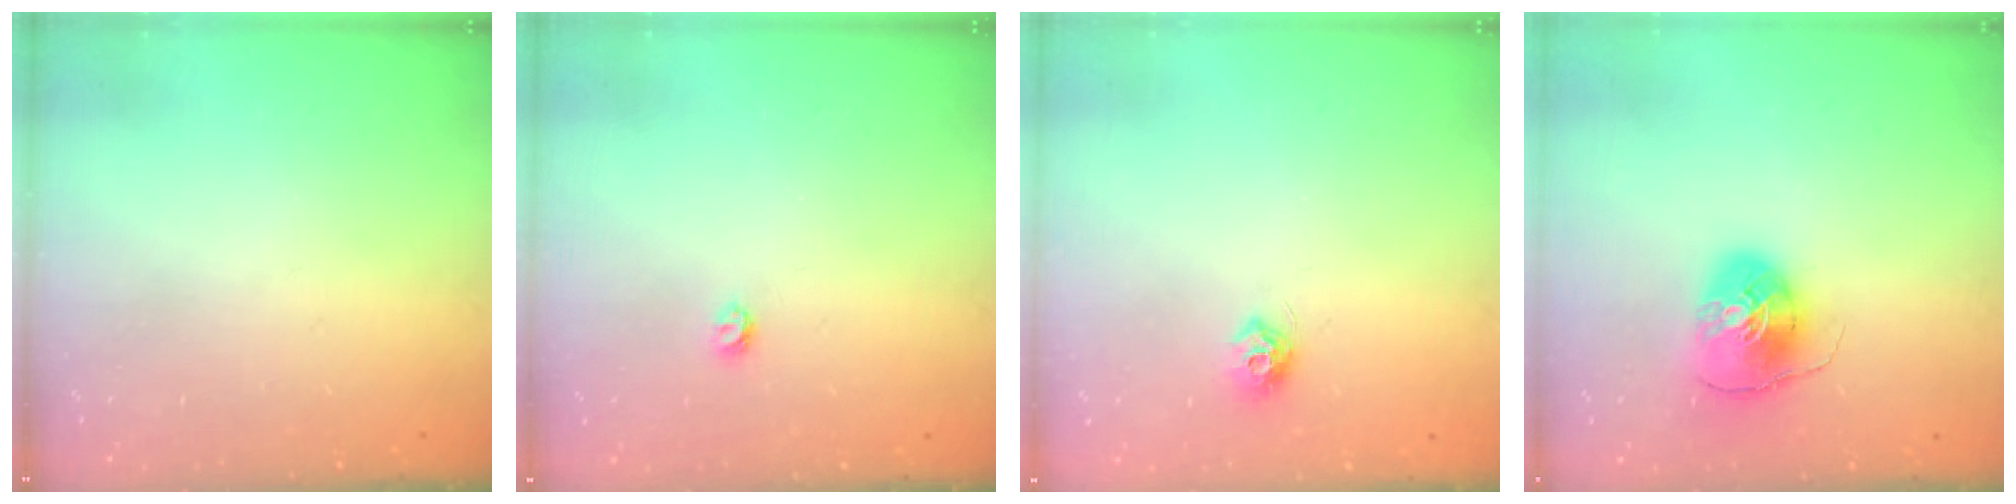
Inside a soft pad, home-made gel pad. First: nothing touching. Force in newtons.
{"total": 3.0, "press": 3.0, "slide": 0.4}
{"total": 7.2, "press": 7.2, "slide": 0.5}
{"total": 8.2, "press": 8.1, "slide": 0.8}